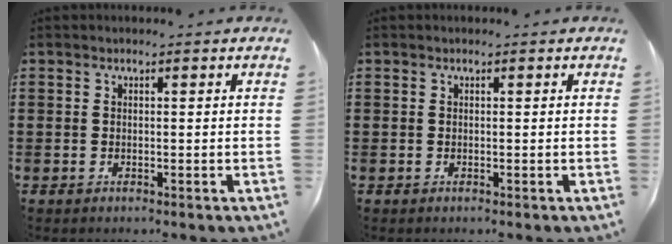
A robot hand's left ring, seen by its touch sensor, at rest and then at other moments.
{"total": 0.0}